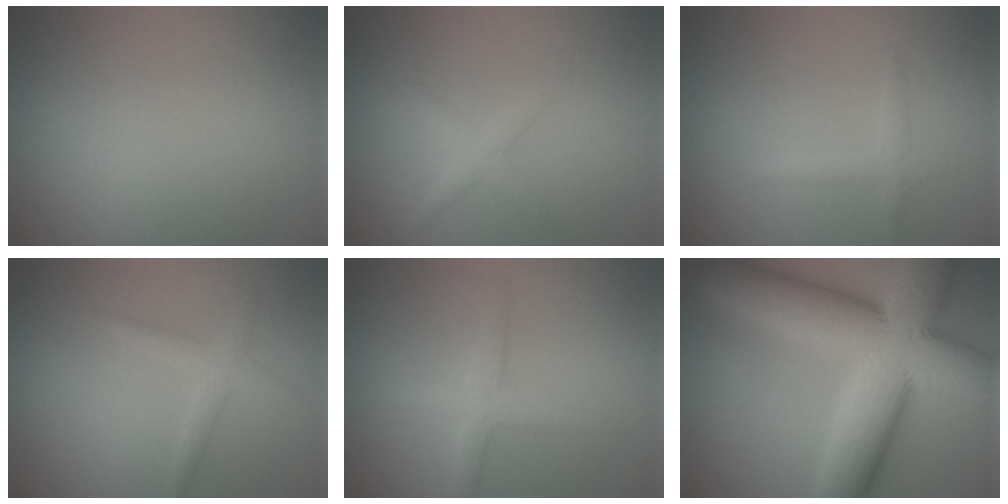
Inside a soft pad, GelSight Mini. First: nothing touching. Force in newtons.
{"total": 1.6, "press": 1.6, "slide": 0.1}
{"total": 1.3, "press": 1.3, "slide": 0.1}
{"total": 1.7, "press": 1.7, "slide": 0.0}
{"total": 2.5, "press": 2.5, "slide": 0.1}
{"total": 14.8, "press": 14.8, "slide": 0.4}